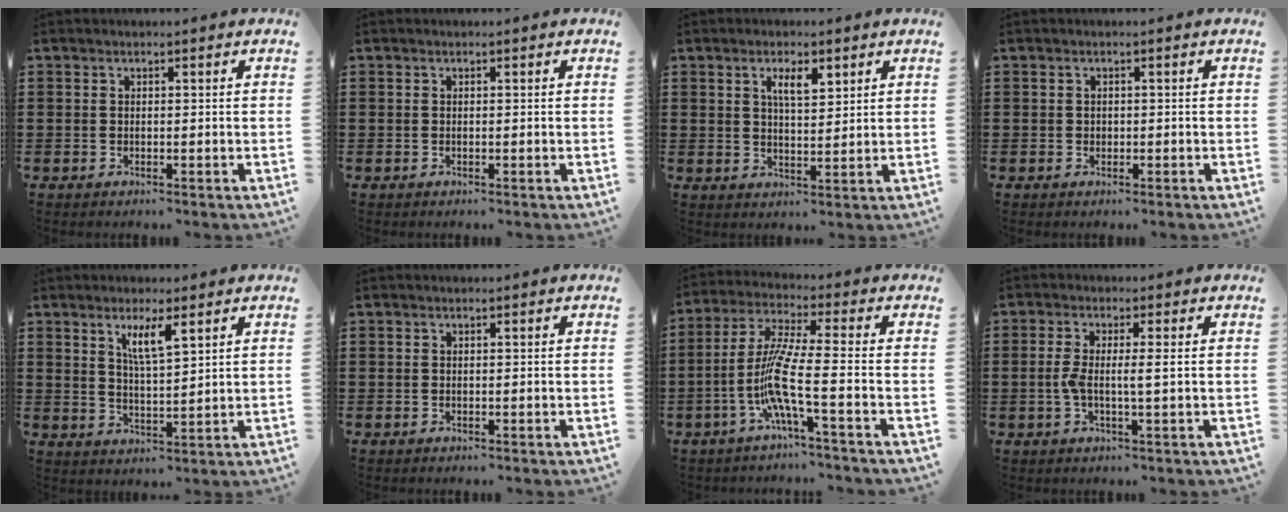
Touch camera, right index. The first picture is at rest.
{"total": 0.0}
{"total": 3.9, "force": [2.1, 1.3, 3.0], "torque": [-0.056, 0.003, 0.033]}
{"total": 0.6, "force": [0.1, 0.5, 0.2], "torque": [-0.005, 0.003, 0.001]}
{"total": 4.7, "force": [2.6, 1.1, 3.7], "torque": [-0.079, 0.004, 0.045]}
{"total": 0.0}
{"total": 9.0, "force": [-3.0, 0.5, 8.5], "torque": [-0.197, -0.017, -0.070]}
{"total": 3.7, "force": [-0.2, 0.2, 3.7], "torque": [-0.082, -0.009, -0.012]}